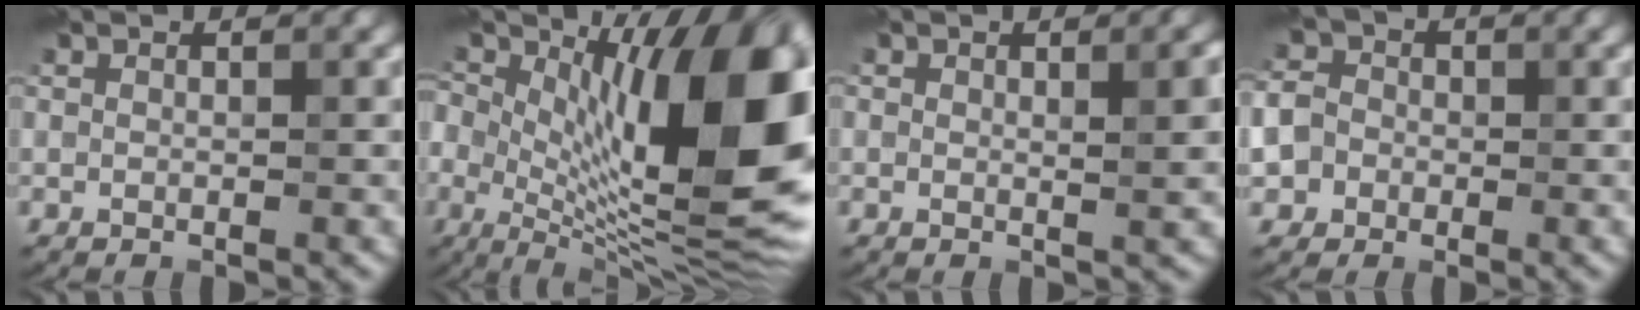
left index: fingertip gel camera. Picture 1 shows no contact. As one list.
[{"total": 17.0, "force": [2.3, 7.0, 15.4], "torque": [-0.209, 0.004, 0.035]}, {"total": 2.9, "force": [0.6, 0.9, 2.7], "torque": [-0.033, 0.005, 0.008]}, {"total": 6.1, "force": [-1.5, 5.5, 2.1], "torque": [-0.040, 0.016, -0.058]}]